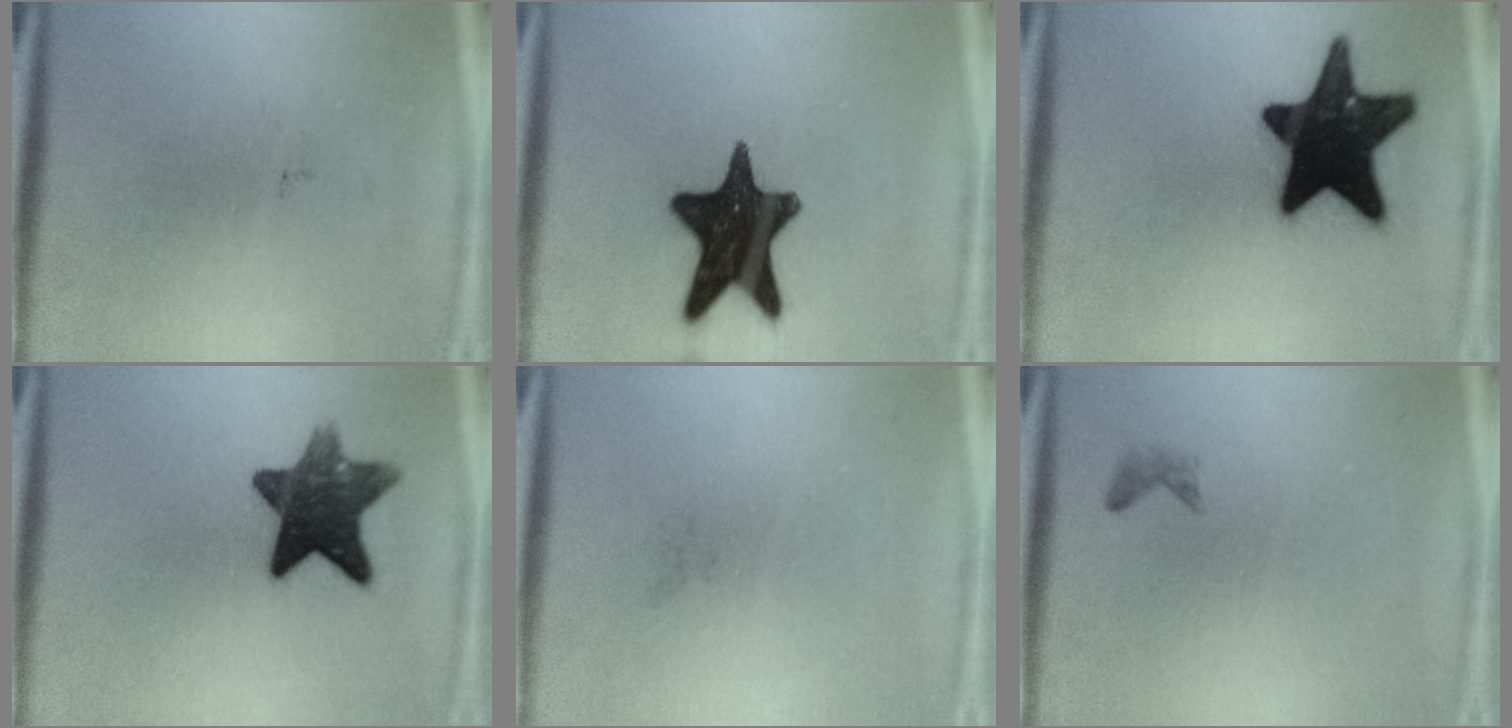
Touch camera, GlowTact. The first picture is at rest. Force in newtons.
{"total": 17.1}
{"total": 19.8}
{"total": 11.3}
{"total": 0.0}
{"total": 0.7}